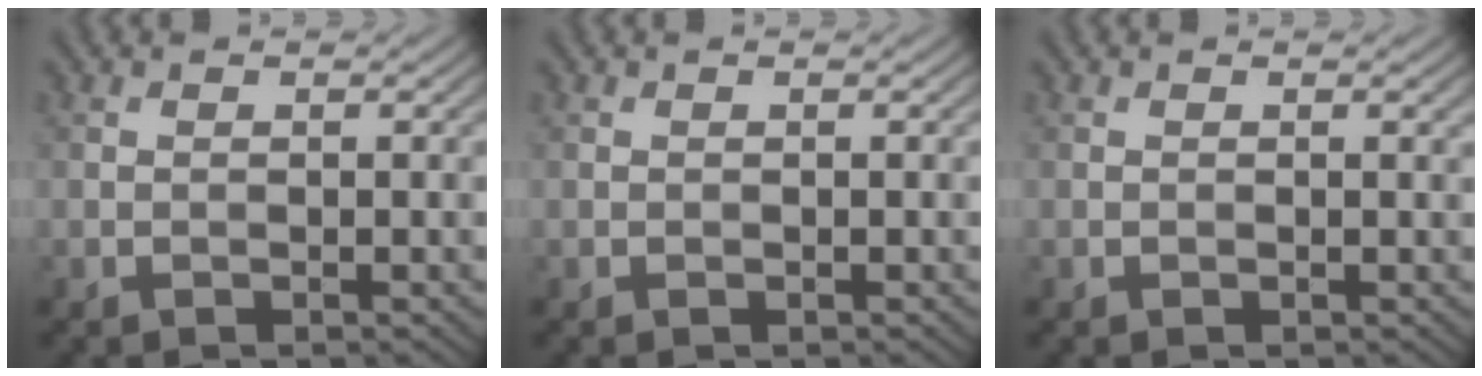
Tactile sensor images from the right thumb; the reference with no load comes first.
{"total": 0.0}
{"total": 0.0}